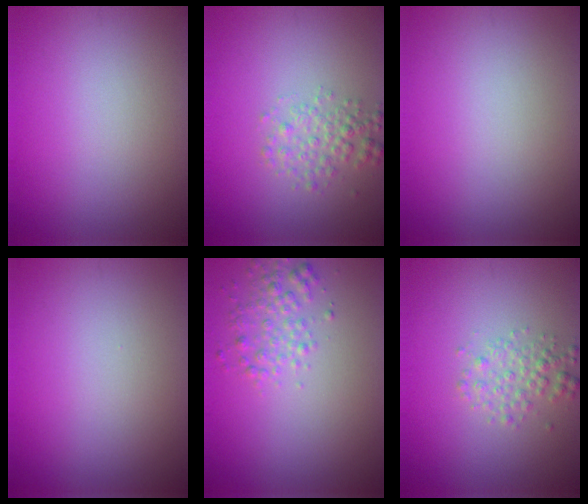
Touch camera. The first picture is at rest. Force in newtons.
{"total": 2.3, "press": 2.3, "slide": 0.1}
{"total": 0.0}
{"total": 0.0}
{"total": 2.5, "press": 2.5, "slide": 0.1}
{"total": 2.1, "press": 2.1, "slide": 0.1}